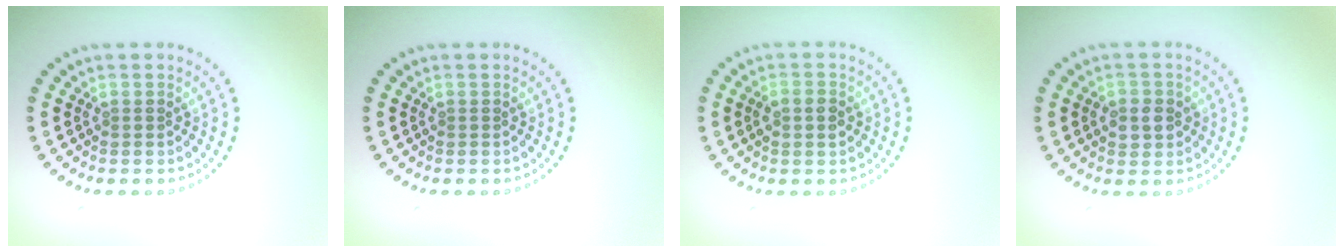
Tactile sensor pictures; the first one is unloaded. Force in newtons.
{"total": 0.0}
{"total": 1.5, "press": 1.5, "slide": 0.1}
{"total": 2.2, "press": 2.2, "slide": 0.3}